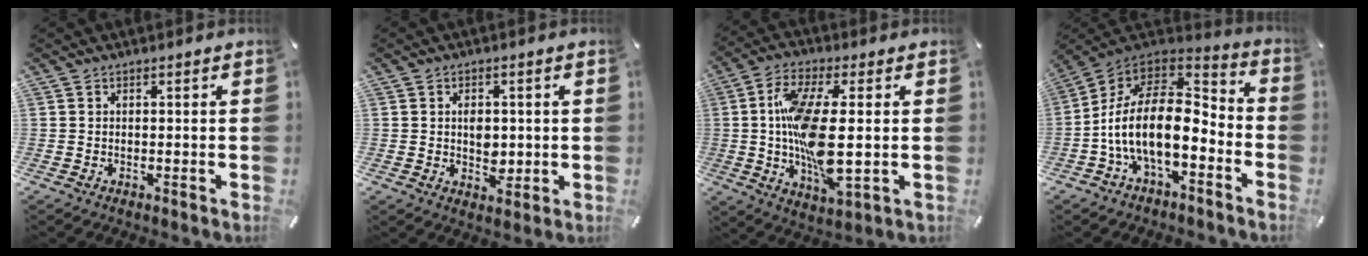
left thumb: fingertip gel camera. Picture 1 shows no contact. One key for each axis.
{"total": 4.6, "fx": 0.2, "fy": 3.7, "fz": 2.8, "tx": -0.021, "ty": -0.004, "tz": -0.002}
{"total": 15.9, "fx": -0.4, "fy": 6.6, "fz": 14.5, "tx": -0.288, "ty": -0.010, "tz": -0.007}
{"total": 17.8, "fx": -4.9, "fy": 9.8, "fz": 14.1, "tx": -0.285, "ty": 0.007, "tz": -0.084}